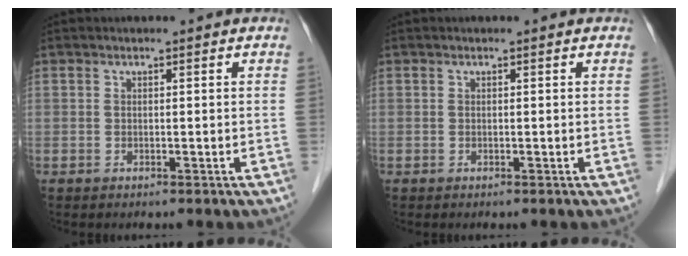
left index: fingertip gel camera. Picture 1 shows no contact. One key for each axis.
{"total": 0.0}